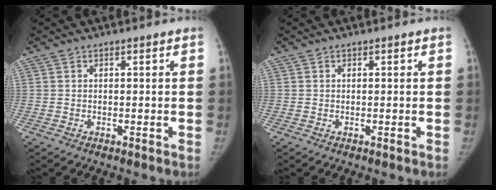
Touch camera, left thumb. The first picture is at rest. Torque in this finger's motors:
{"motor_torque": [0.00, 0.00, 0.28, -0.28, 0.00]}